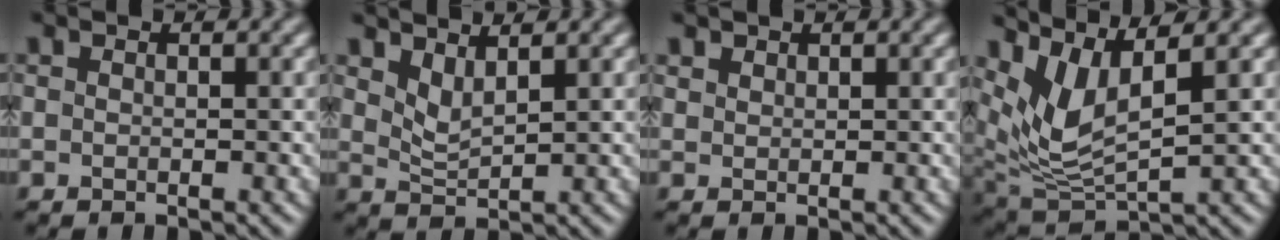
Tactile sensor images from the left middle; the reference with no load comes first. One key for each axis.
{"total": 1.6, "fx": 1.4, "fy": 0.2, "fz": 0.7, "tx": -0.018, "ty": -0.005, "tz": 0.036}
{"total": 0.8, "fx": 0.6, "fy": 0.1, "fz": -0.5, "tx": 0.012, "ty": 0.005, "tz": 0.016}
{"total": 5.3, "fx": 2.8, "fy": 1.9, "fz": 4.2, "tx": -0.104, "ty": 0.000, "tz": 0.062}